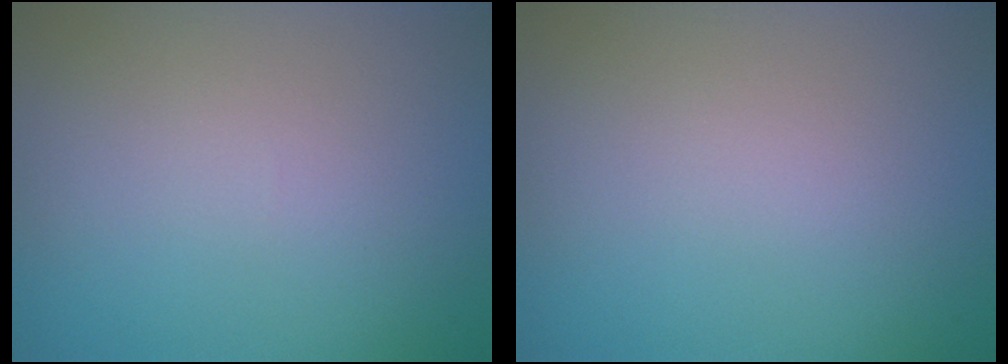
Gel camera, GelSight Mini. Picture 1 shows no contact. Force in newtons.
{"total": 0.0}